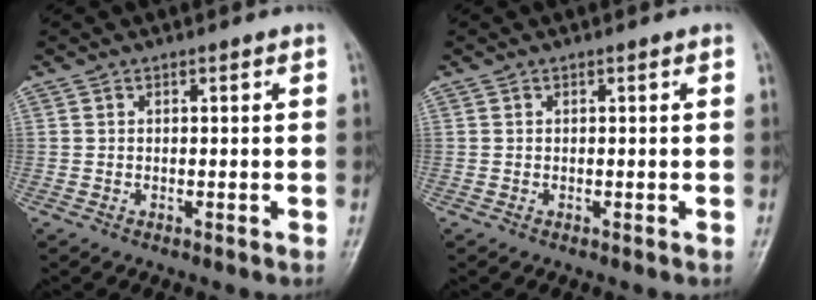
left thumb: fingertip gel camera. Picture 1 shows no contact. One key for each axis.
{"total": 0.0}